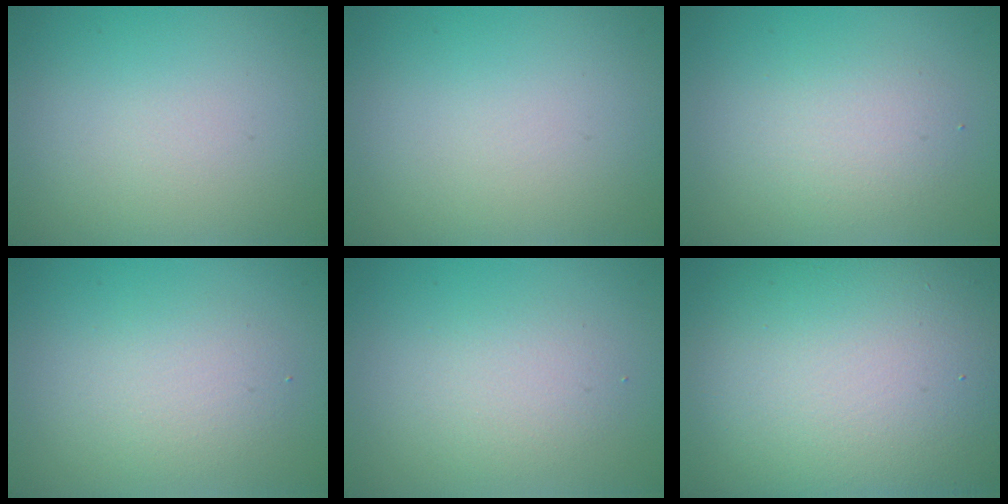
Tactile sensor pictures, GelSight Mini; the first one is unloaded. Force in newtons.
{"total": 0.0}
{"total": 2.2, "press": 2.2, "slide": 0.2}
{"total": 2.6, "press": 2.6, "slide": 0.2}
{"total": 2.2, "press": 2.2, "slide": 0.0}
{"total": 16.8, "press": 16.7, "slide": 1.1}